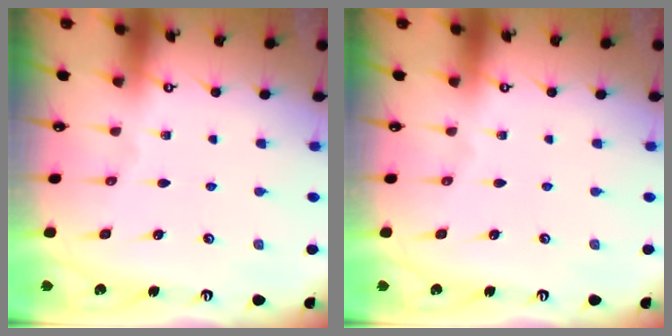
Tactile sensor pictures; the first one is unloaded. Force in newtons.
{"total": 0.0}